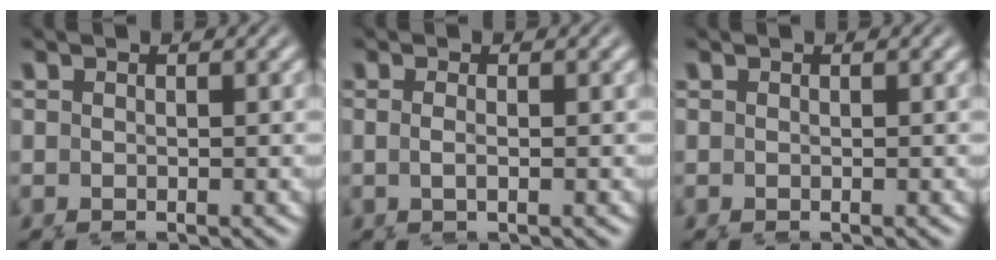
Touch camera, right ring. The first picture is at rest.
{"total": 1.2, "force": [-0.1, -0.7, 1.0], "torque": [-0.028, -0.007, 0.005]}
{"total": 0.0}